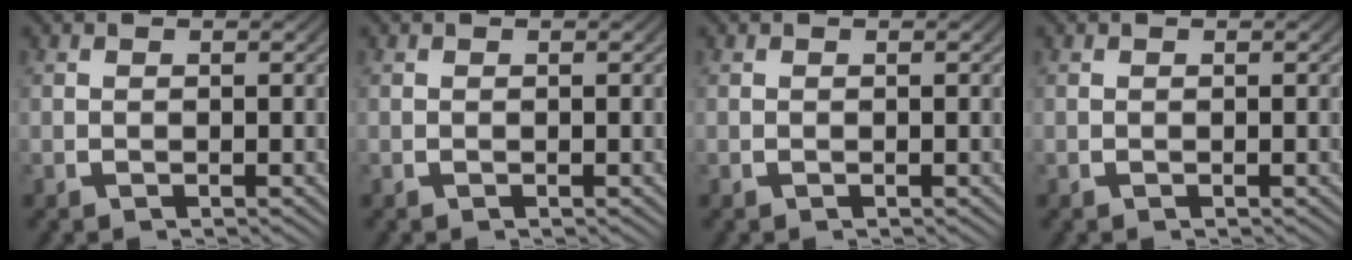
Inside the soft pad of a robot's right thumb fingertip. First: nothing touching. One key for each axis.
{"total": 0.0}
{"total": 0.0}
{"total": 0.0}